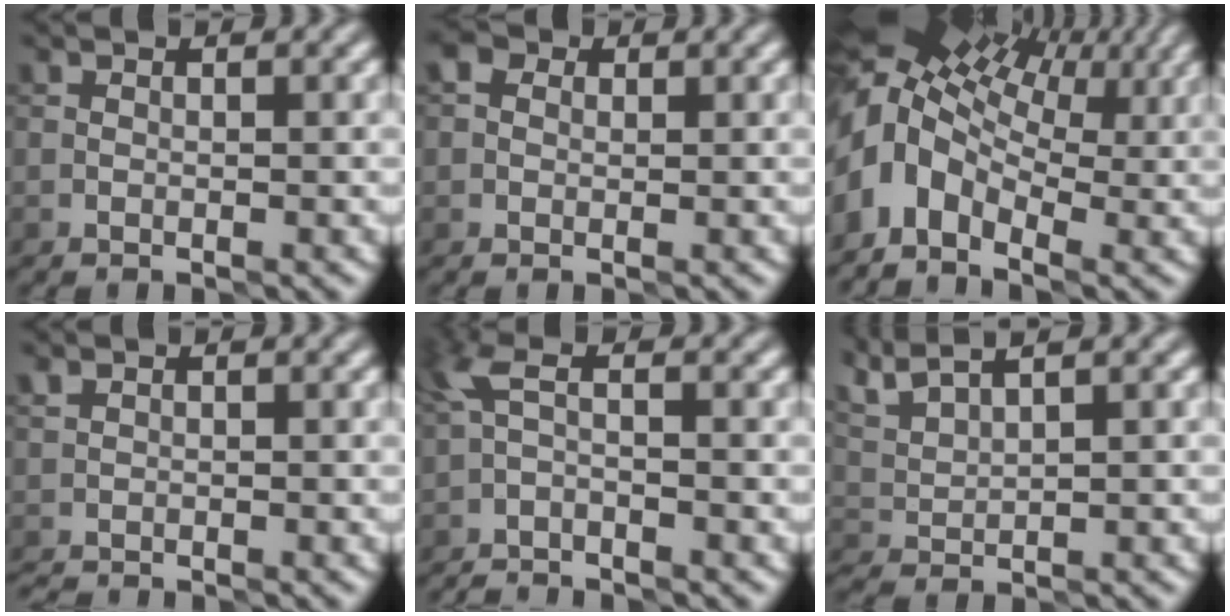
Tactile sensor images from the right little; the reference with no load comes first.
{"total": 1.3, "force": [0.5, 1.1, 0.5], "torque": [-0.010, 0.008, -0.003]}
{"total": 12.5, "force": [2.1, 8.3, 9.0], "torque": [-0.187, 0.011, 0.038]}
{"total": 0.9, "force": [-0.9, 0.3, 0.0], "torque": [0.000, -0.001, -0.020]}
{"total": 2.8, "force": [-1.7, 0.7, 2.2], "torque": [-0.054, -0.002, -0.039]}
{"total": 4.3, "force": [3.6, 0.8, 2.2], "torque": [-0.054, 0.025, 0.068]}